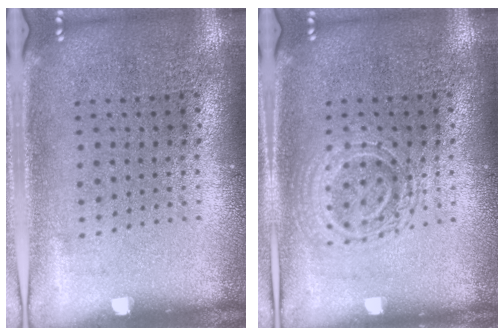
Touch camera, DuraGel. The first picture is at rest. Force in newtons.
{"total": 1.2, "press": 1.2, "slide": 0.3}